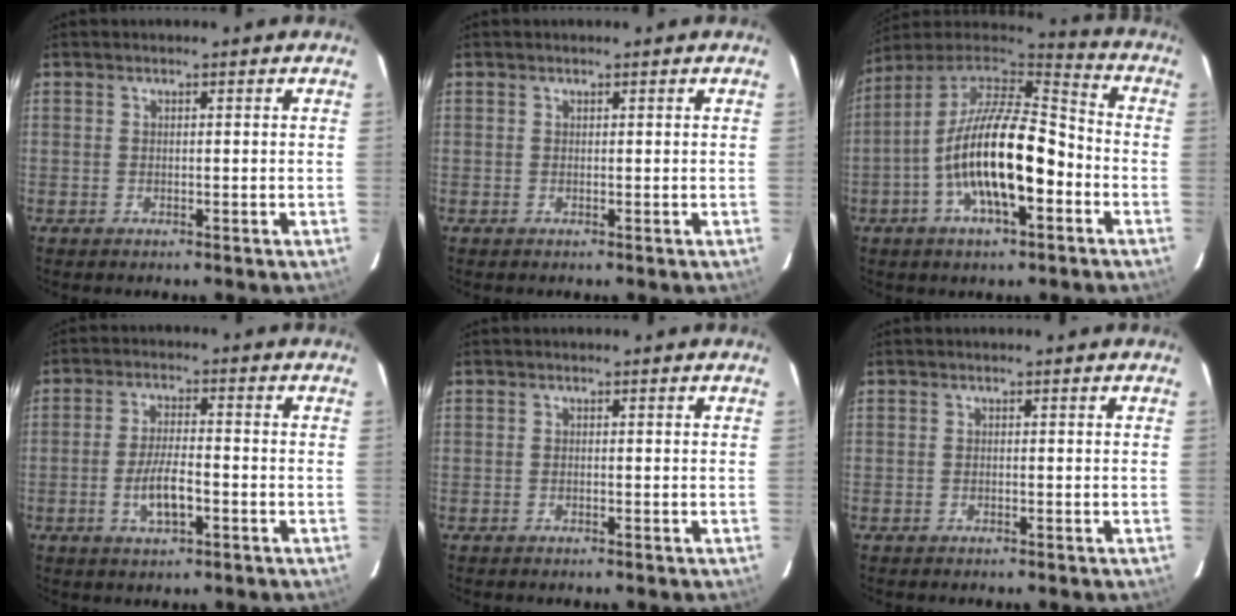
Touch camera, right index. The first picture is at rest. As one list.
[{"total": 0.0}, {"total": 18.8, "force": [-5.5, 6.9, 16.5], "torque": [-0.312, 0.002, -0.108]}, {"total": 6.4, "force": [-2.4, 2.0, 5.5], "torque": [-0.112, 0.000, -0.043]}, {"total": 0.0}, {"total": 0.0}]